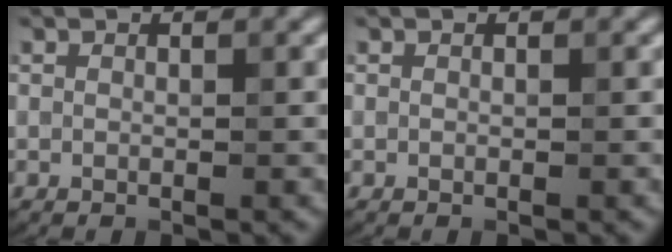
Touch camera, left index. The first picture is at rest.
{"total": 0.0}